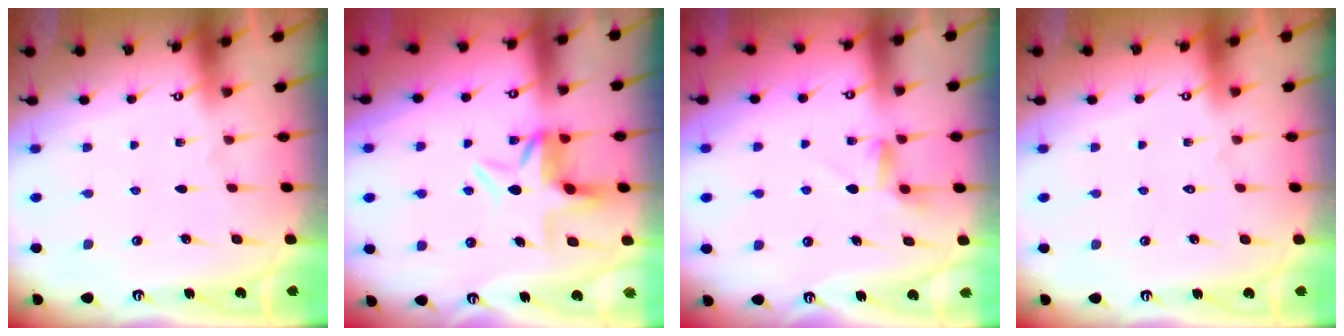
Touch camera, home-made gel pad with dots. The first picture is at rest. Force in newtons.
{"total": 6.5, "press": 6.2, "slide": 2.0}
{"total": 2.6, "press": 2.6, "slide": 0.4}
{"total": 1.7, "press": 1.7, "slide": 0.1}